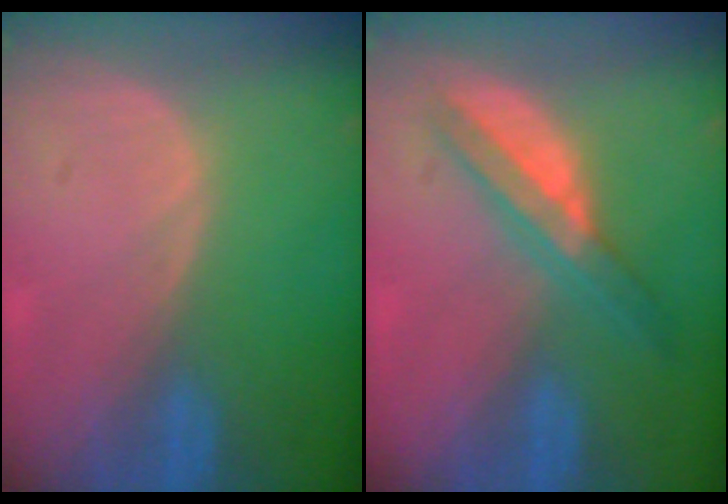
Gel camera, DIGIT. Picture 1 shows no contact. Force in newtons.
{"total": 5.7, "press": 5.3, "slide": 2.0}